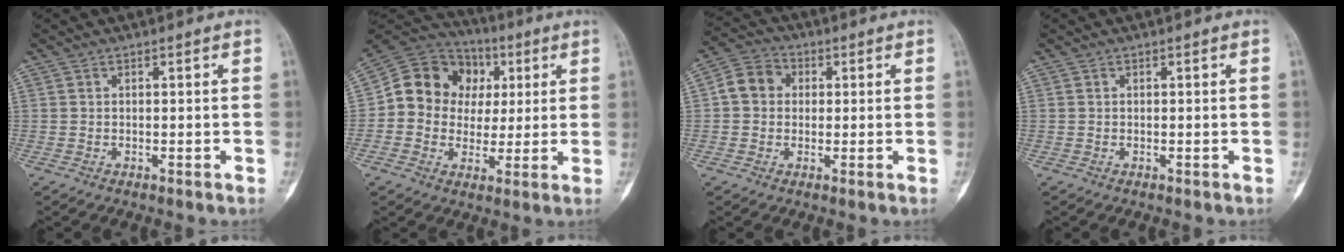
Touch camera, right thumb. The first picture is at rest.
{"total": 15.2, "force": [2.3, 13.4, 6.8], "torque": [-0.075, 0.026, 0.037]}
{"total": 6.7, "force": [0.8, 5.8, 3.3], "torque": [-0.043, 0.016, 0.002]}
{"total": 0.0}